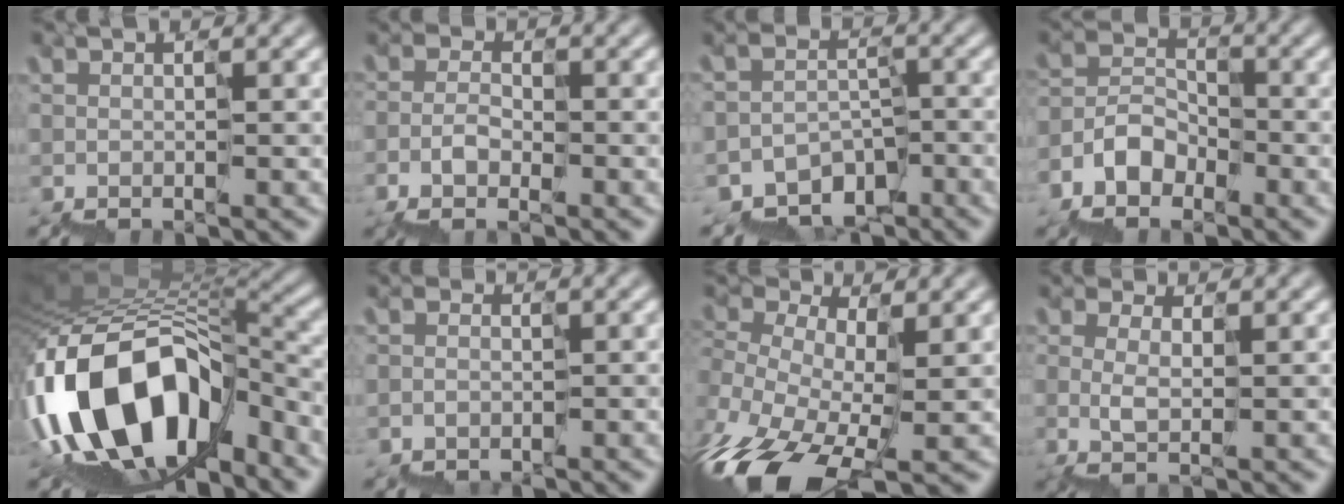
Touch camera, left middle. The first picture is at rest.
{"total": 1.4, "force": [-1.1, 0.8, 0.4], "torque": [-0.014, 0.009, -0.017]}
{"total": 4.7, "force": [-3.9, 2.5, 0.8], "torque": [-0.001, 0.004, -0.061]}
{"total": 3.5, "force": [-2.5, 2.3, 0.6], "torque": [-0.017, 0.015, -0.047]}
{"total": 14.9, "force": [-6.1, 8.6, 10.6], "torque": [-0.201, 0.018, -0.099]}
{"total": 1.8, "force": [-1.5, 0.1, -0.9], "torque": [0.004, 0.000, -0.022]}
{"total": 7.7, "force": [-2.6, 5.1, 5.2], "torque": [-0.124, -0.002, -0.041]}
{"total": 1.1, "force": [0.8, 0.5, 0.7], "torque": [-0.022, 0.004, 0.024]}